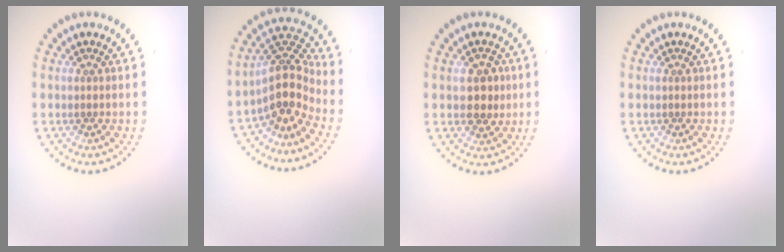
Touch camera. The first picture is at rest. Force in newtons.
{"total": 4.4, "press": 3.3, "slide": 2.9}
{"total": 2.9, "press": 2.9, "slide": 0.4}
{"total": 0.0}